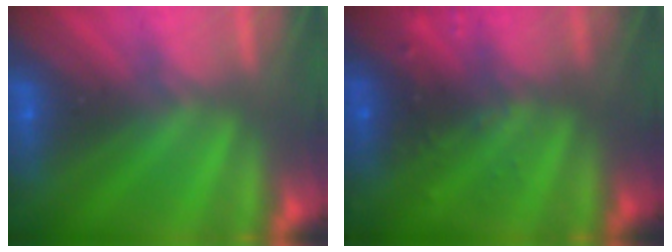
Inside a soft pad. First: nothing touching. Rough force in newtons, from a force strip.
{"total": 2.7}